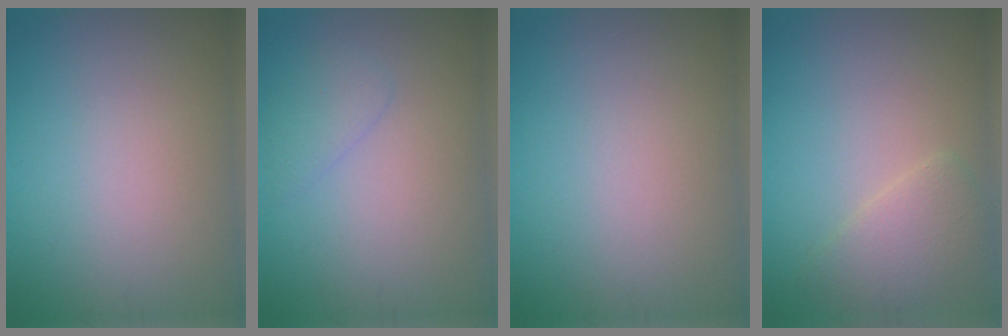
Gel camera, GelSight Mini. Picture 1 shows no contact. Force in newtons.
{"total": 1.6, "press": 1.6, "slide": 0.1}
{"total": 0.0}
{"total": 2.9, "press": 2.8, "slide": 0.4}